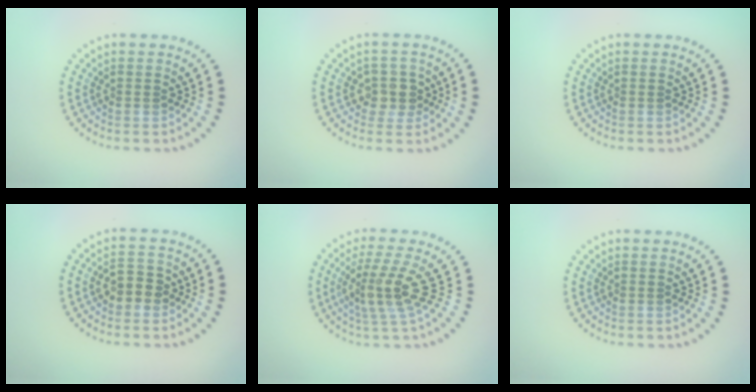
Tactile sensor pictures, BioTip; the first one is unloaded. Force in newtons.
{"total": 2.2, "press": 2.1, "slide": 0.8}
{"total": 0.0}
{"total": 2.4, "press": 2.4, "slide": 0.3}
{"total": 3.8, "press": 2.8, "slide": 2.6}
{"total": 0.0}